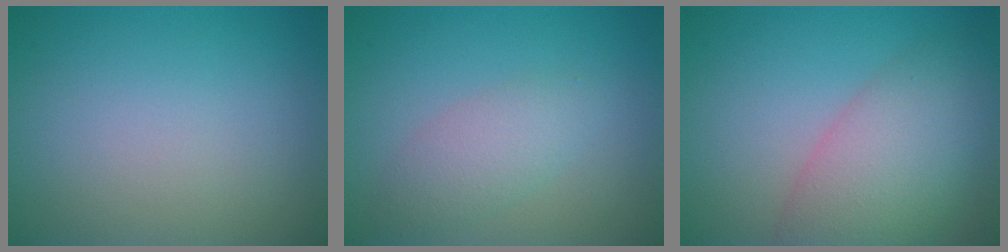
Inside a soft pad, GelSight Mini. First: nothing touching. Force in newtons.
{"total": 2.8, "press": 2.8, "slide": 0.1}
{"total": 7.6, "press": 7.6, "slide": 0.4}